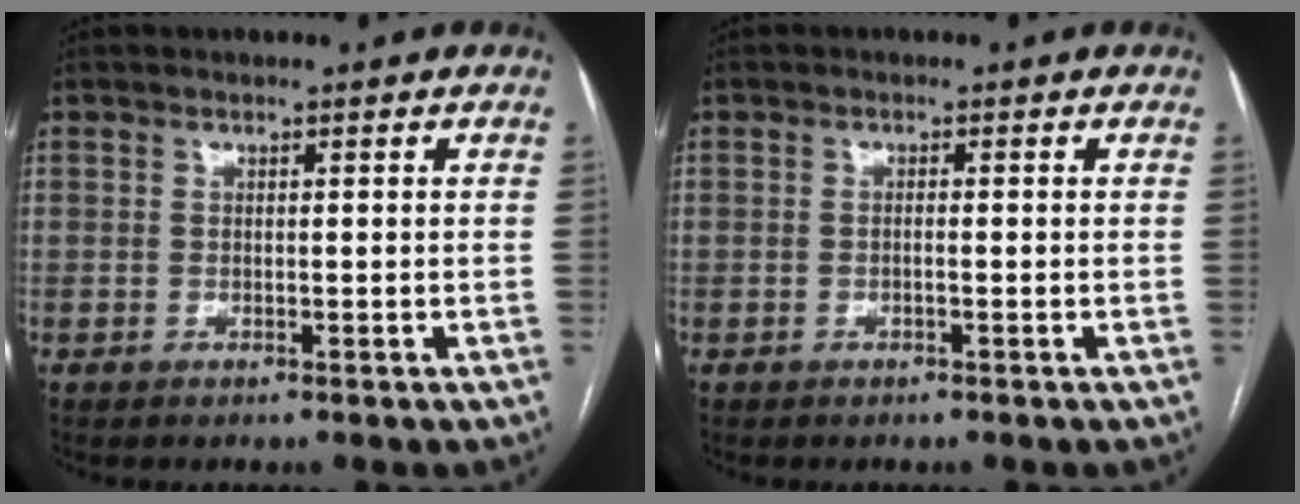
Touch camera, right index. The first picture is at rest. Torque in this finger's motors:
{"motor_torque": [-0.89, 0.69, -0.08, 0.00]}